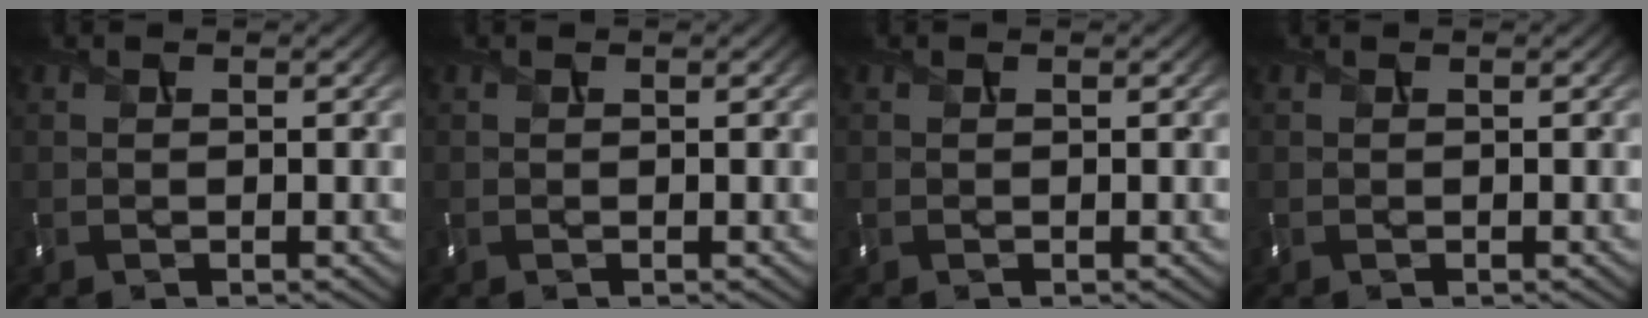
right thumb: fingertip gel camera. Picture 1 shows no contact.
{"total": 0.0}
{"total": 0.0}
{"total": 0.0}